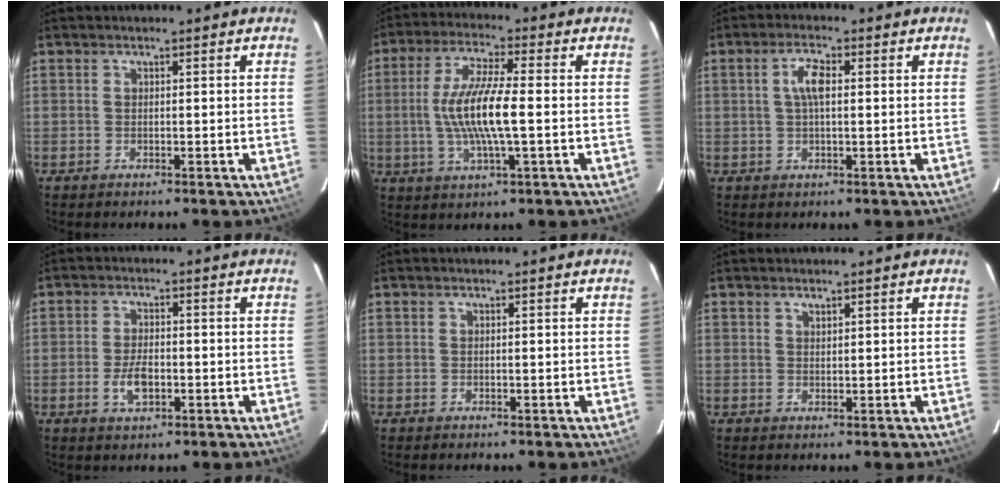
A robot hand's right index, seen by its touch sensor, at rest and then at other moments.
{"total": 11.8, "force": [-0.9, 1.8, 11.6], "torque": [-0.228, -0.002, -0.018]}
{"total": 4.1, "force": [0.7, 1.4, 3.8], "torque": [-0.074, 0.009, 0.013]}
{"total": 4.7, "force": [-1.6, 2.3, 3.8], "torque": [-0.079, 0.000, -0.026]}
{"total": 0.0}
{"total": 1.0, "force": [0.9, 0.3, 0.3], "torque": [-0.005, 0.001, 0.016]}